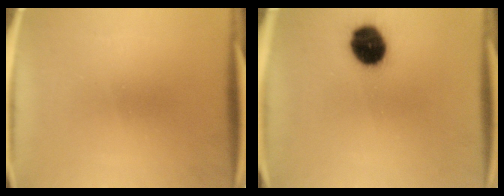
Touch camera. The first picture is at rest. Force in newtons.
{"total": 11.4}